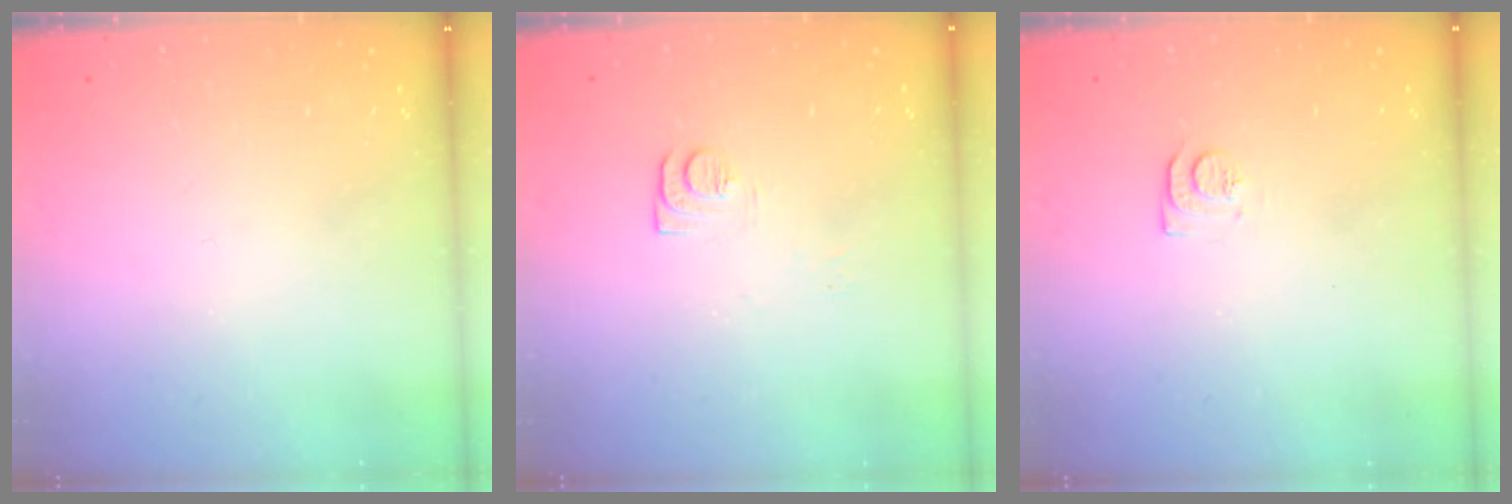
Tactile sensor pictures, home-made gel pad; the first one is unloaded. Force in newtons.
{"total": 5.9, "press": 5.9, "slide": 0.8}
{"total": 8.2, "press": 8.2, "slide": 0.9}